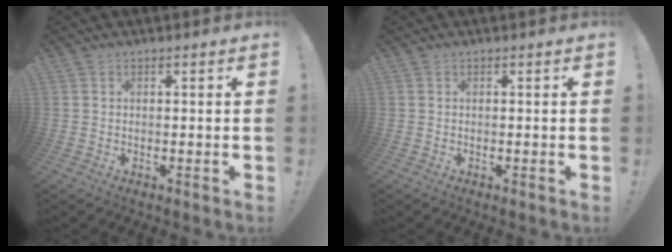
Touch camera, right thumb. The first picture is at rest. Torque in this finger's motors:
{"motor_torque": [0.00, 0.00, -0.01, 0.00, 0.00]}